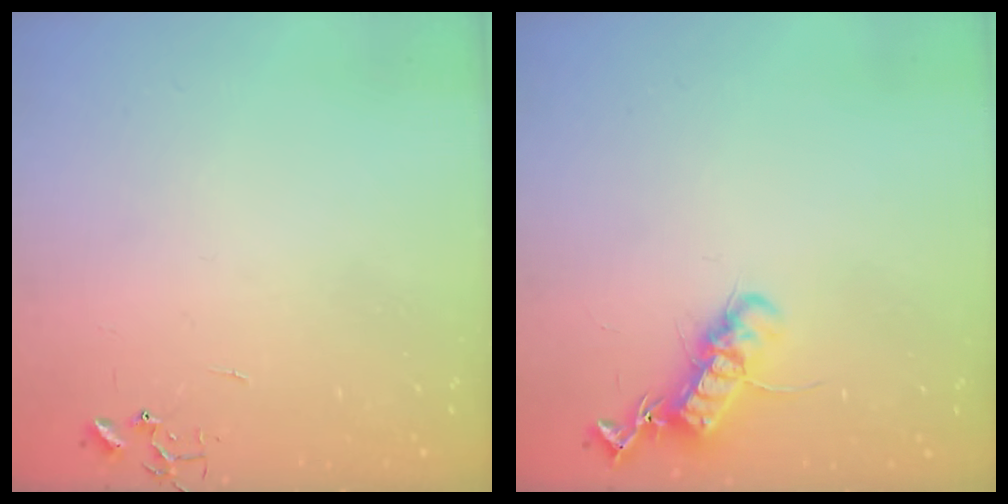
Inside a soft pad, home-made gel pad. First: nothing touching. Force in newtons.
{"total": 13.0, "press": 13.0, "slide": 0.3}